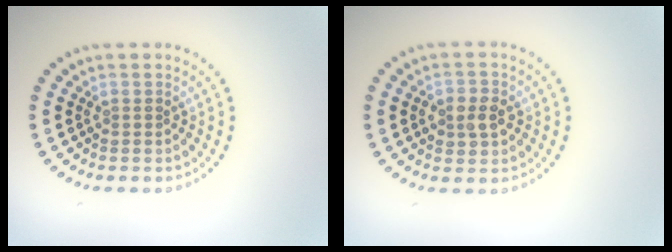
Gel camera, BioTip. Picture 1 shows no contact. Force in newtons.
{"total": 2.4, "press": 2.4, "slide": 0.2}